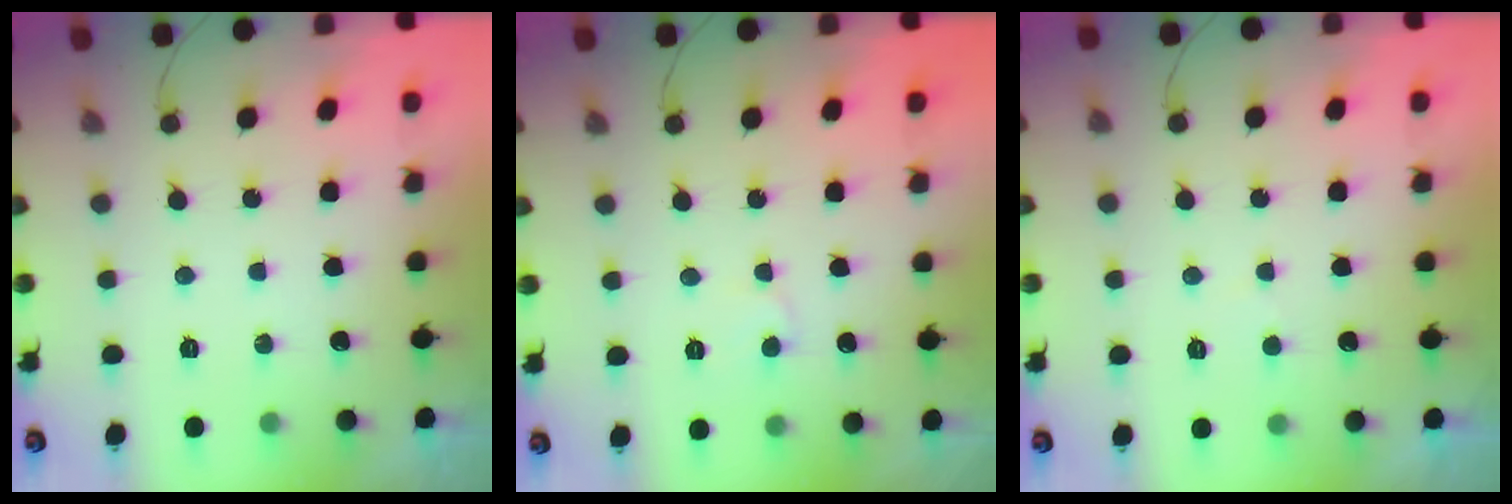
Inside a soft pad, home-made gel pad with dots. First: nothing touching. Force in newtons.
{"total": 5.1, "press": 5.0, "slide": 0.5}
{"total": 2.4, "press": 2.4, "slide": 0.4}